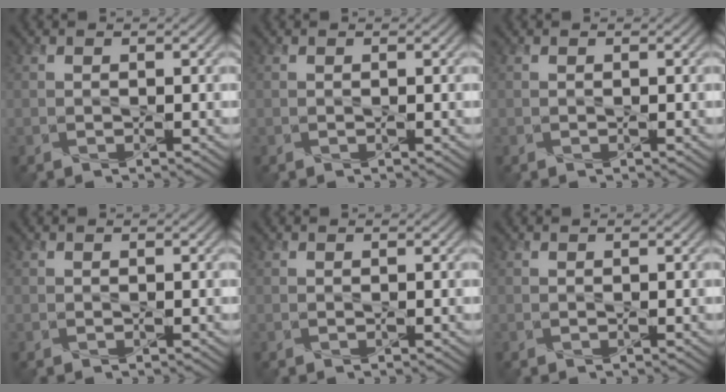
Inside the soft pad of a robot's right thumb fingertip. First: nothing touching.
{"total": 0.0}
{"total": 0.0}
{"total": 0.0}
{"total": 0.0}
{"total": 0.0}